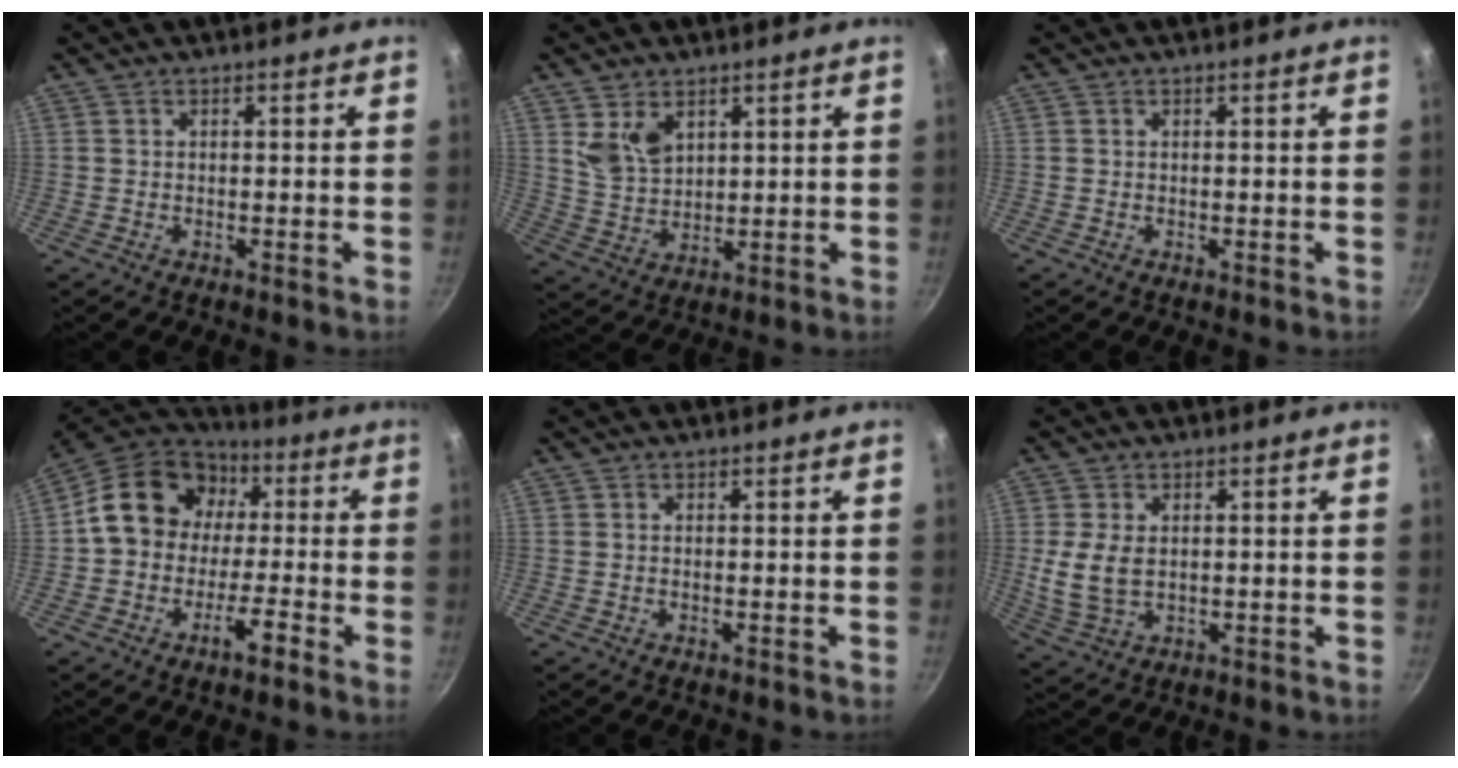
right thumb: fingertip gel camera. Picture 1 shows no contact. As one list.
[{"total": 7.0, "force": [3.3, 4.6, 4.1], "torque": [-0.060, -0.025, 0.073]}, {"total": 0.0}, {"total": 14.7, "force": [-2.8, 11.3, 9.0], "torque": [-0.124, 0.053, -0.062]}, {"total": 0.0}, {"total": 6.9, "force": [0.6, 4.5, 5.2], "torque": [-0.106, -0.011, 0.021]}]